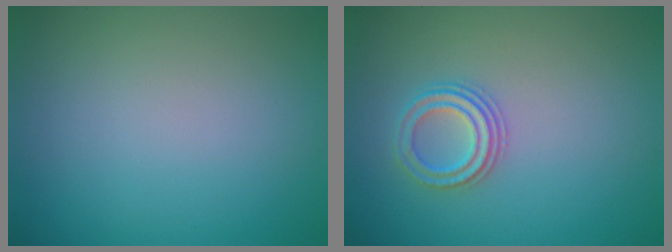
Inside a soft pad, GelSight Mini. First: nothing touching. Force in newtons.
{"total": 2.2, "press": 2.1, "slide": 0.7}